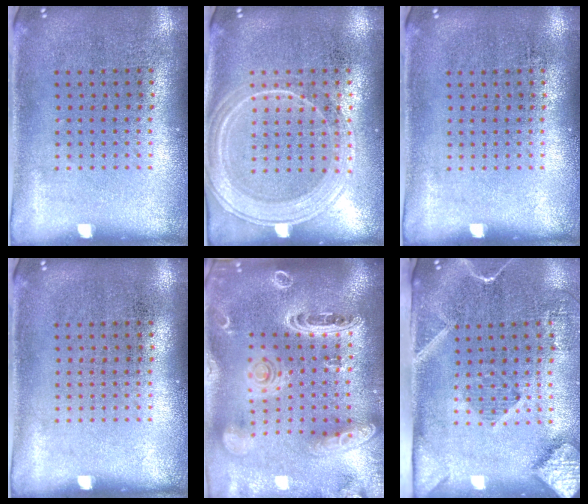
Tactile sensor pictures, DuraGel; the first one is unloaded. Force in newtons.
{"total": 1.9, "press": 1.8, "slide": 0.5}
{"total": 0.0}
{"total": 0.0}
{"total": 3.7, "press": 3.0, "slide": 2.3}
{"total": 2.9, "press": 2.1, "slide": 1.9}